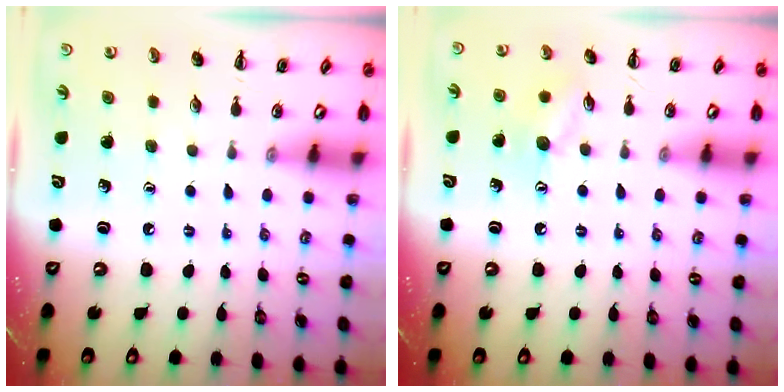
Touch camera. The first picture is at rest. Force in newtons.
{"total": 8.2, "press": 8.1, "slide": 1.3}